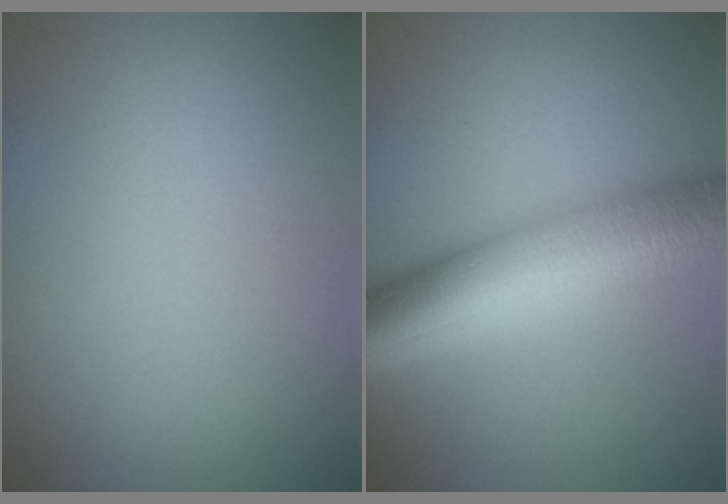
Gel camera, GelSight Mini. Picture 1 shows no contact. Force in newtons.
{"total": 10.1, "press": 10.1, "slide": 0.1}